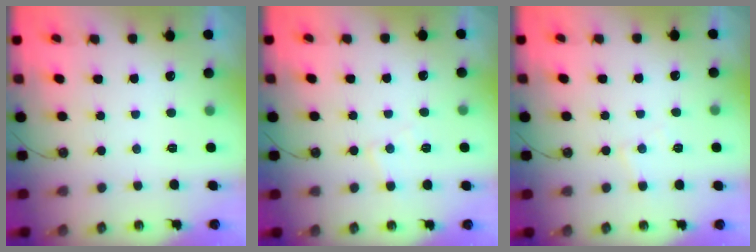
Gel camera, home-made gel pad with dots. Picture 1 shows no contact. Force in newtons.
{"total": 5.9, "press": 5.8, "slide": 0.8}
{"total": 5.0, "press": 5.0, "slide": 0.7}